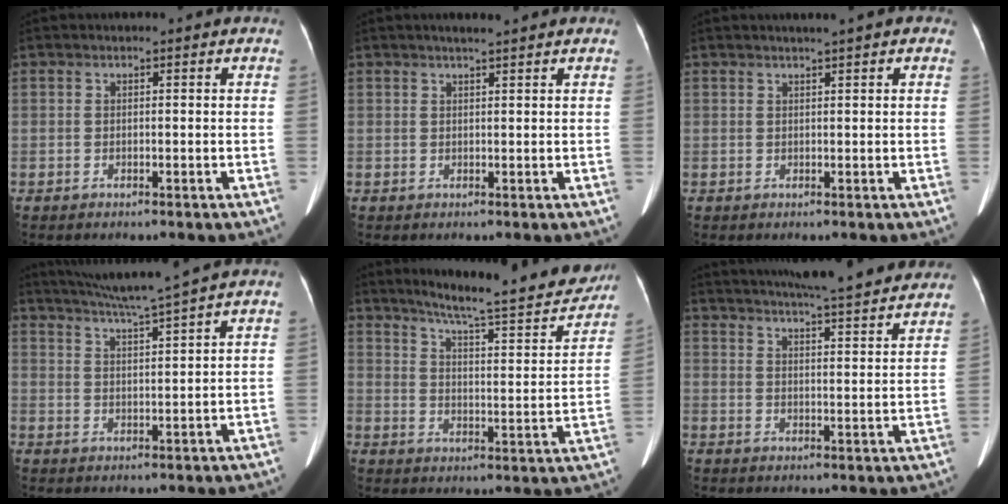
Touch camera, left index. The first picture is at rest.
{"total": 3.2, "force": [2.7, 0.1, 1.8], "torque": [-0.029, 0.013, 0.038]}
{"total": 3.8, "force": [2.7, 0.5, 2.6], "torque": [-0.037, 0.019, 0.033]}
{"total": 8.4, "force": [7.2, -2.1, 3.8], "torque": [-0.067, 0.000, 0.122]}
{"total": 19.3, "force": [17.2, 1.4, 8.7], "torque": [-0.130, -0.038, 0.231]}
{"total": 22.2, "force": [19.9, 1.5, 9.7], "torque": [-0.158, -0.004, 0.260]}